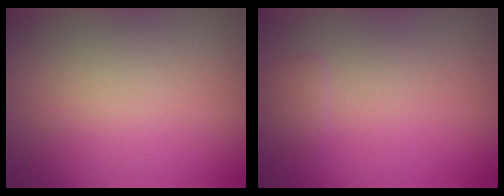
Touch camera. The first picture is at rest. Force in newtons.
{"total": 0.7, "press": 0.7, "slide": 0.2}